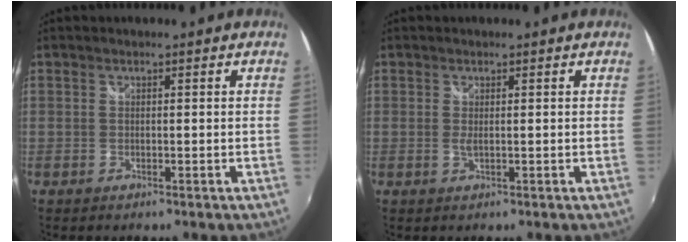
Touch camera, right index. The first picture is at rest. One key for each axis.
{"total": 0.8, "fx": 0.1, "fy": 0.0, "fz": 0.8, "tx": -0.017, "ty": -0.001, "tz": 0.002}